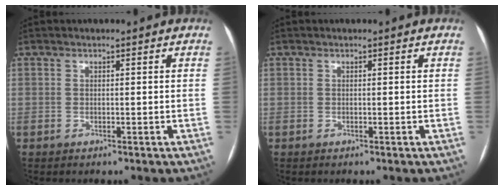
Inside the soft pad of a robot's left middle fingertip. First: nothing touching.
{"total": 0.0}